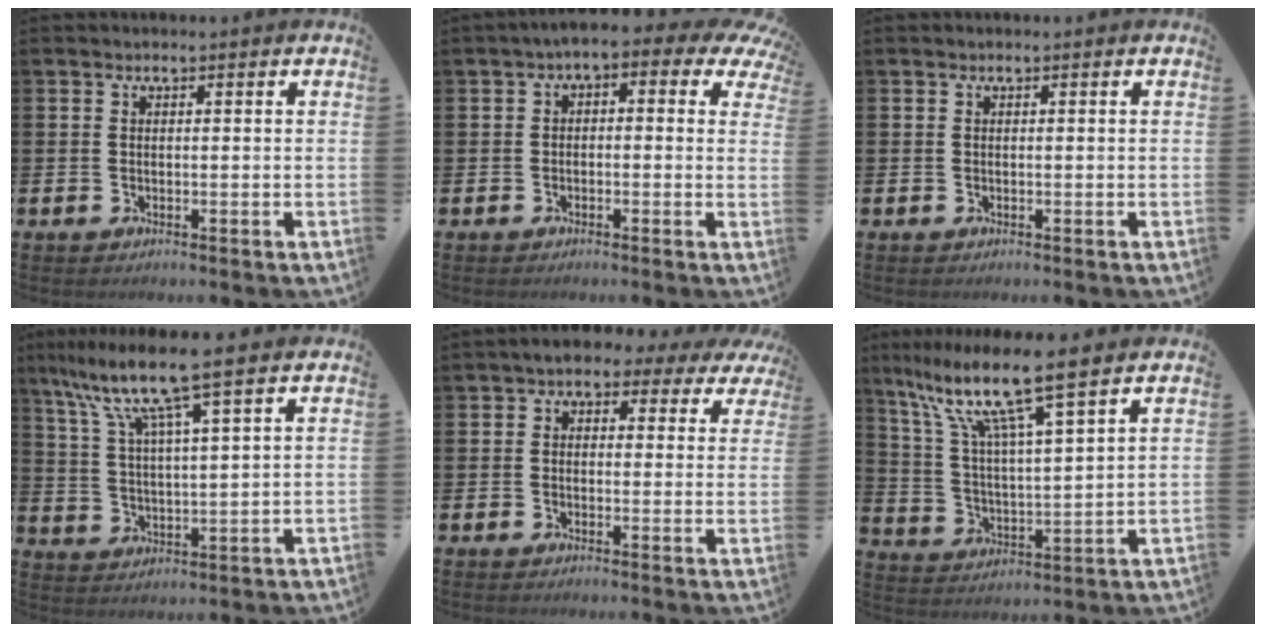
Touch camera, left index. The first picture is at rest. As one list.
[{"total": 2.2, "force": [-0.9, 1.1, 1.7], "torque": [-0.033, -0.007, -0.027]}, {"total": 0.0}, {"total": 10.0, "force": [7.6, 0.7, 6.6], "torque": [-0.149, -0.027, 0.129]}, {"total": 3.1, "force": [1.9, 2.1, 1.3], "torque": [-0.037, -0.002, 0.029]}, {"total": 11.3, "force": [9.0, 0.8, 6.8], "torque": [-0.171, -0.041, 0.150]}]